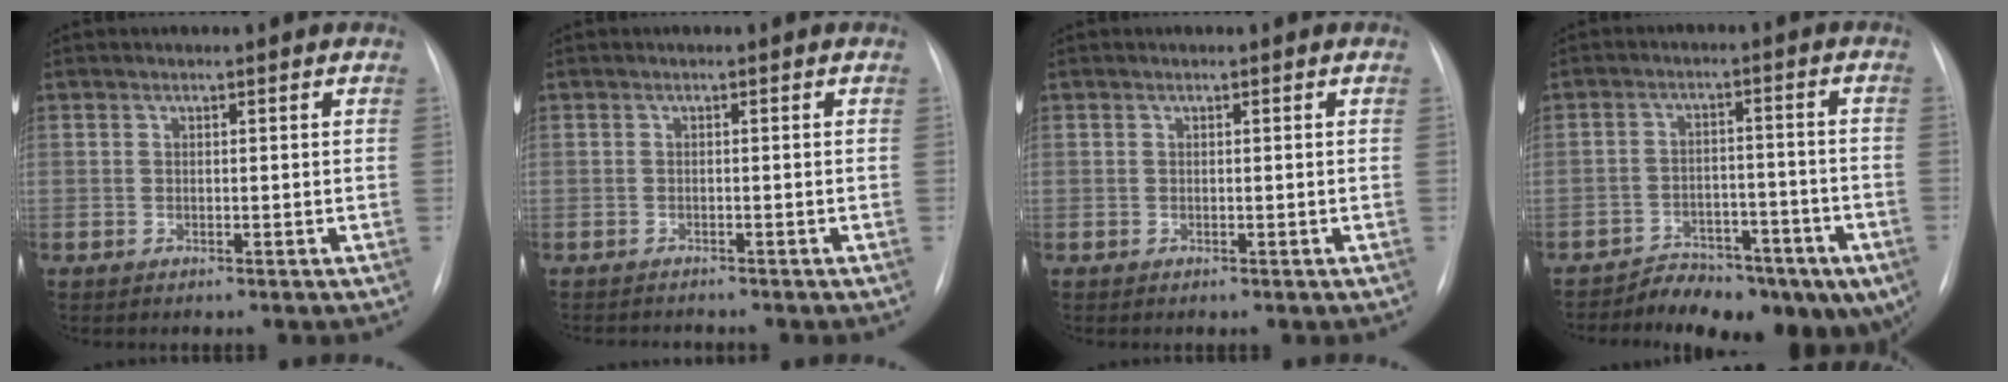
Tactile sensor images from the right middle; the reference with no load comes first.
{"total": 2.6, "force": [-2.5, 0.3, 0.5], "torque": [-0.003, -0.008, -0.034]}
{"total": 0.0}
{"total": 13.0, "force": [-9.7, 5.7, 6.5], "torque": [-0.067, 0.031, -0.134]}